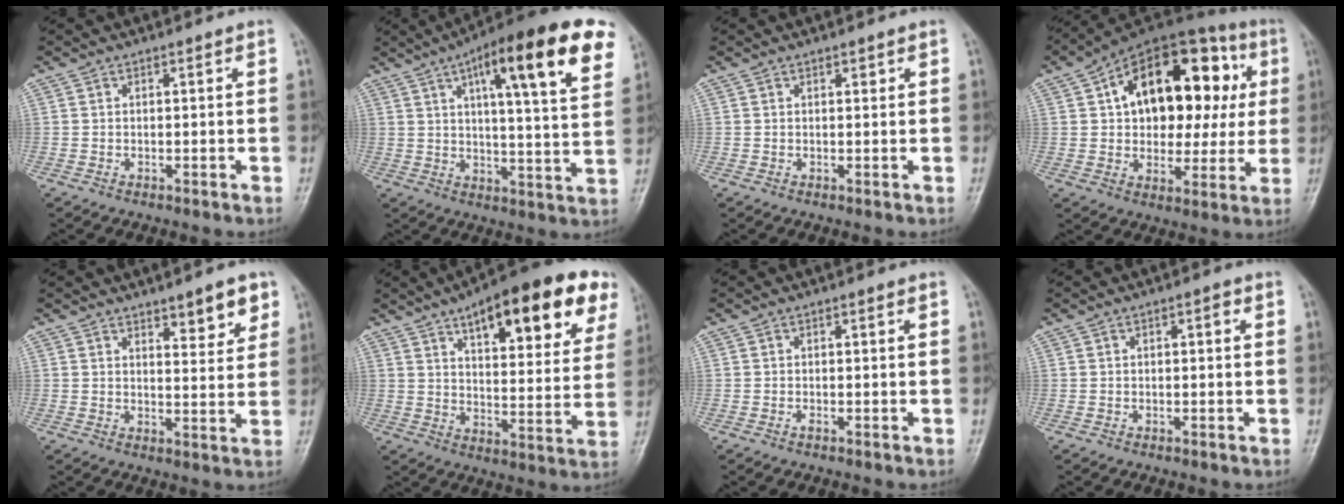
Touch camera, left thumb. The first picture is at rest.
{"total": 21.7, "force": [10.8, 5.0, 18.2], "torque": [-0.240, -0.012, 0.148]}
{"total": 0.8, "force": [0.4, 0.5, 0.5], "torque": [-0.002, 0.000, 0.005]}
{"total": 24.6, "force": [5.5, 14.7, 18.9], "torque": [-0.229, 0.034, 0.078]}
{"total": 6.4, "force": [4.0, 2.4, 4.4], "torque": [-0.037, -0.025, 0.053]}
{"total": 22.6, "force": [12.0, 8.1, 17.4], "torque": [-0.206, -0.020, 0.167]}
{"total": 0.6, "force": [-0.4, 0.2, 0.4], "torque": [-0.009, 0.004, -0.007]}
{"total": 1.5, "force": [0.2, 0.7, 1.3], "torque": [-0.014, 0.004, -0.001]}